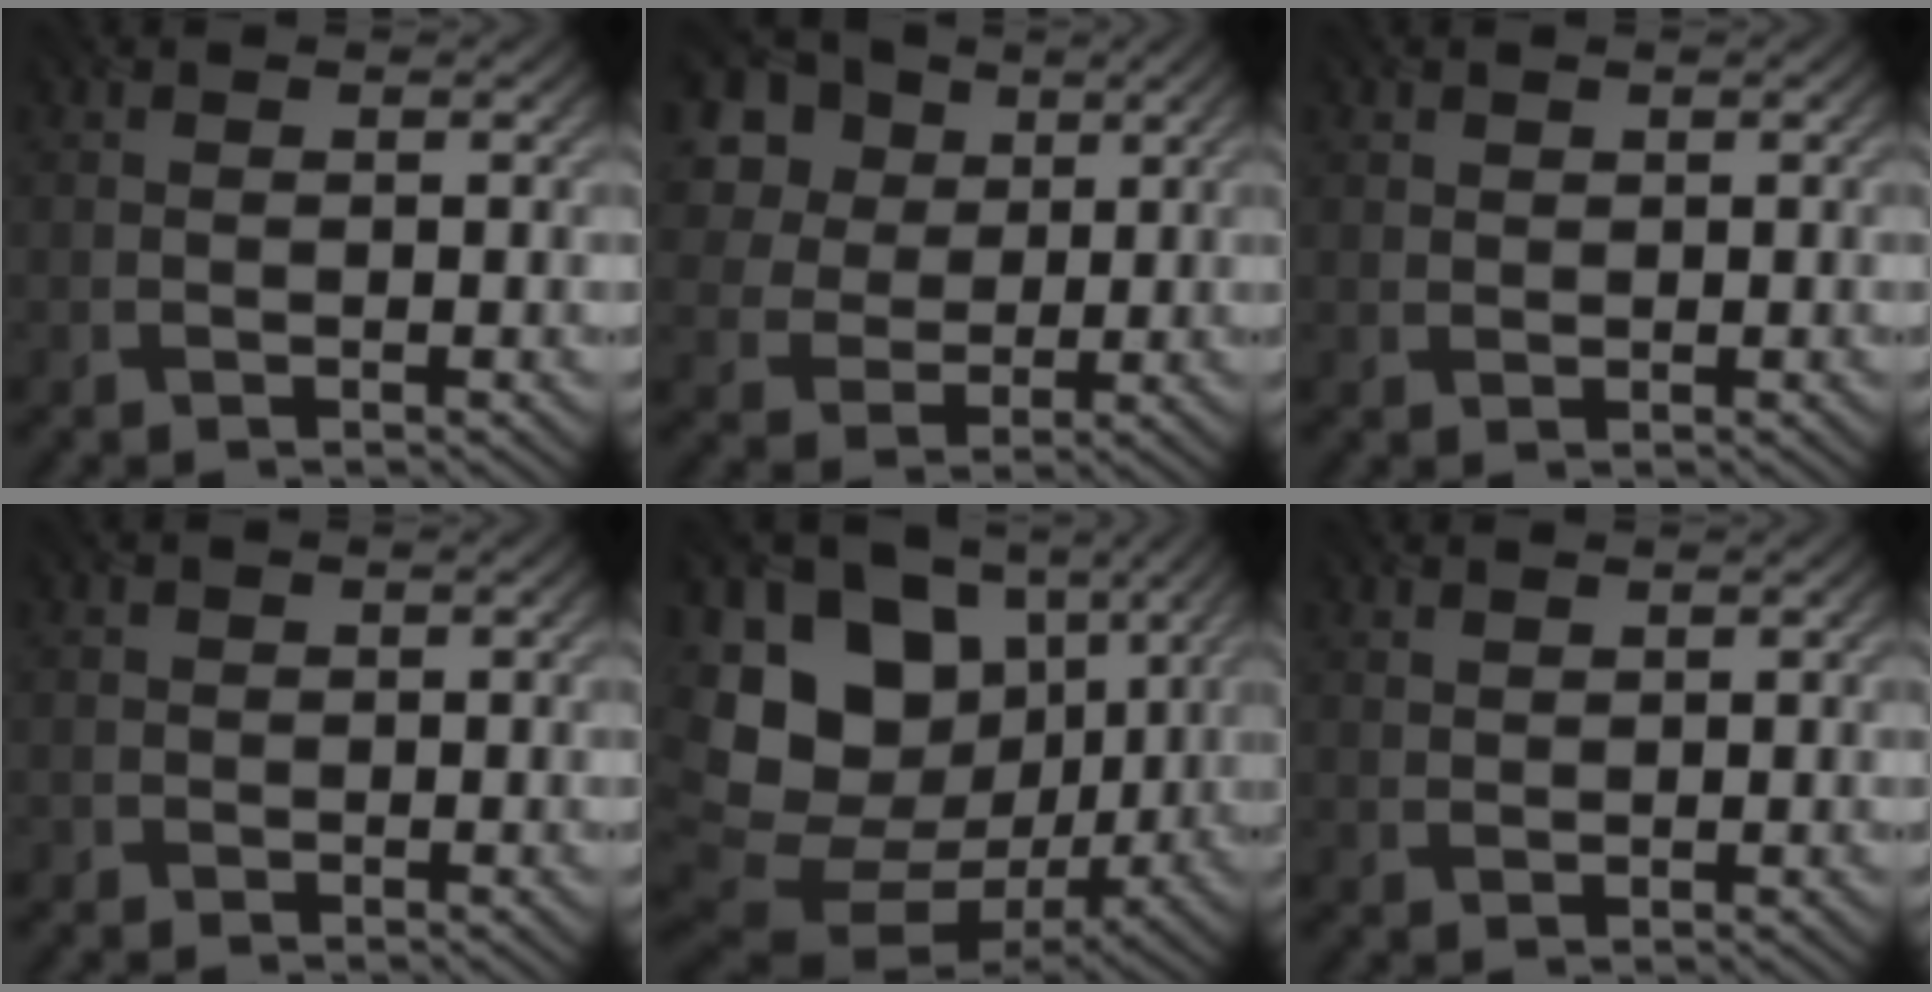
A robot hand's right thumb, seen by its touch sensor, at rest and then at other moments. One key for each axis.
{"total": 13.5, "fx": 6.4, "fy": 10.3, "fz": 5.9, "tx": -0.189, "ty": 0.025, "tz": 0.141}
{"total": 0.9, "fx": 0.5, "fy": 0.7, "fz": 0.2, "tx": -0.007, "ty": -0.005, "tz": 0.012}
{"total": 1.3, "fx": -0.4, "fy": 1.2, "fz": 0.0, "tx": 0.010, "ty": 0.001, "tz": -0.015}
{"total": 20.1, "fx": 2.8, "fy": 16.2, "fz": 11.7, "tx": -0.280, "ty": 0.004, "tz": 0.081}
{"total": 1.0, "fx": 0.8, "fy": 0.5, "fz": 0.3, "tx": -0.014, "ty": -0.004, "tz": 0.020}